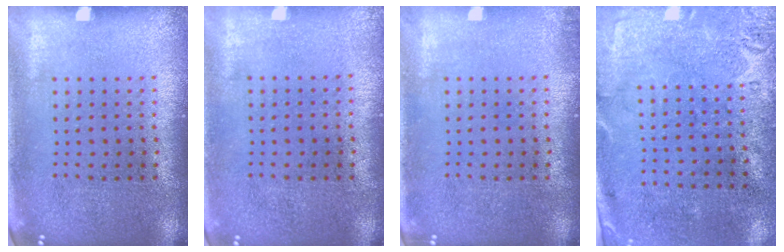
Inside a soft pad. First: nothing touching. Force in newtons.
{"total": 0.0}
{"total": 0.6, "press": 0.6, "slide": 0.2}
{"total": 2.8, "press": 2.2, "slide": 1.7}